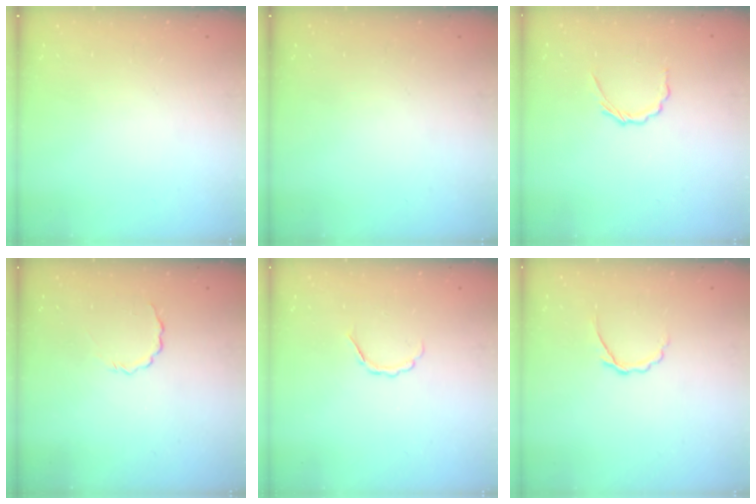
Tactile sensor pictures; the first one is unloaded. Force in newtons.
{"total": 0.0}
{"total": 2.4, "press": 2.3, "slide": 0.9}
{"total": 2.7, "press": 2.5, "slide": 0.8}
{"total": 3.5, "press": 3.4, "slide": 0.7}
{"total": 2.8, "press": 2.7, "slide": 0.9}